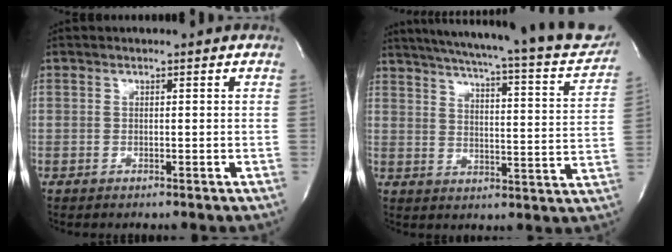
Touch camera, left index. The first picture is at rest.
{"total": 27.4, "force": [24.0, 2.9, 12.9], "torque": [-0.193, -0.058, 0.289]}